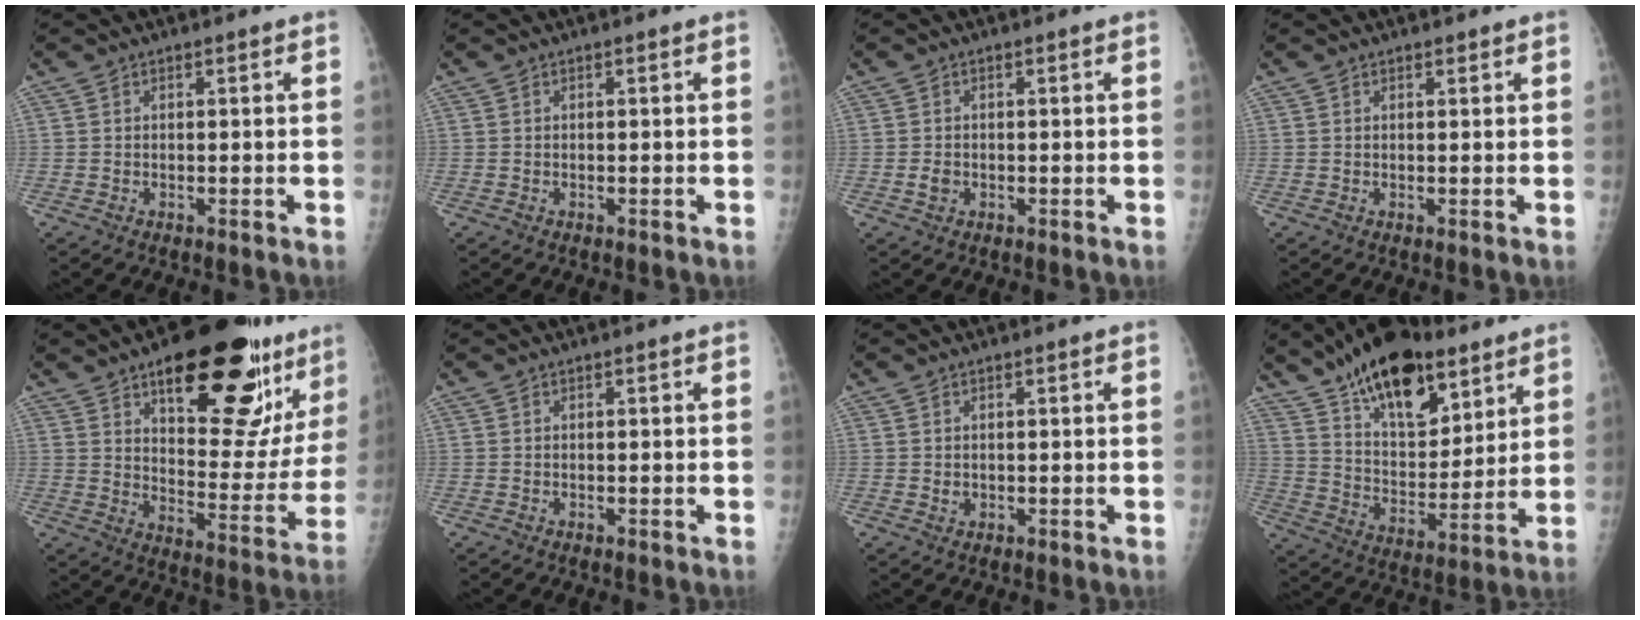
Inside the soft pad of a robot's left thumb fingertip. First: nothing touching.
{"total": 0.0}
{"total": 1.6, "force": [-0.3, 1.3, 0.9], "torque": [-0.012, 0.001, -0.004]}
{"total": 0.7, "force": [0.6, 0.3, 0.1], "torque": [0.000, -0.005, 0.008]}
{"total": 26.5, "force": [16.4, 9.9, 18.3], "torque": [-0.204, -0.070, 0.234]}
{"total": 0.0}
{"total": 1.0, "force": [0.2, 0.9, 0.4], "torque": [-0.005, -0.001, 0.005]}
{"total": 21.2, "force": [13.7, 10.0, 12.7], "torque": [-0.169, -0.060, 0.233]}